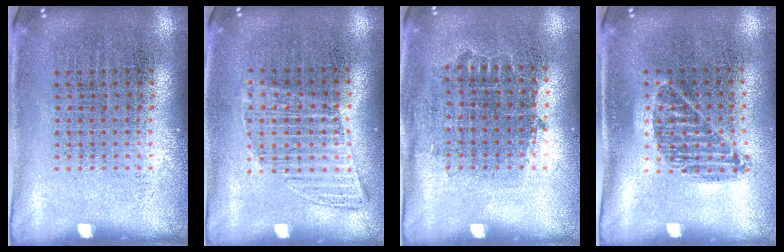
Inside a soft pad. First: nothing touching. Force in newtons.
{"total": 1.0, "press": 1.0, "slide": 0.4}
{"total": 0.8, "press": 0.7, "slide": 0.3}
{"total": 0.9, "press": 0.8, "slide": 0.4}